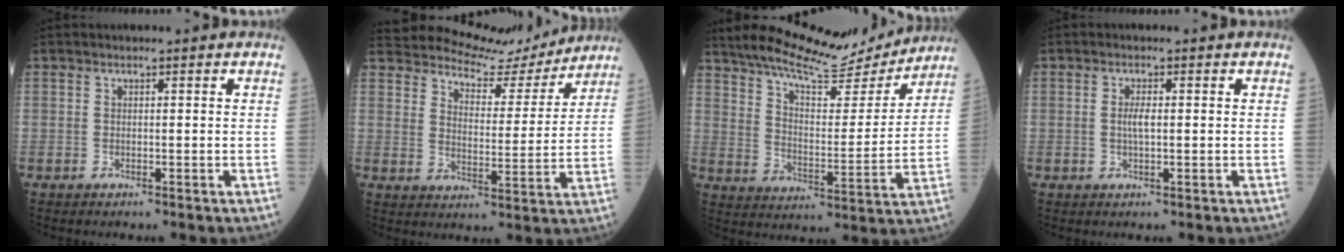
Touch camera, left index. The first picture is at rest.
{"total": 12.2, "force": [11.7, 2.7, 2.0], "torque": [-0.038, -0.010, 0.167]}
{"total": 16.4, "force": [15.5, 2.1, 4.9], "torque": [-0.087, -0.018, 0.229]}
{"total": 1.8, "force": [-0.1, 0.4, 1.8], "torque": [-0.039, -0.003, -0.001]}